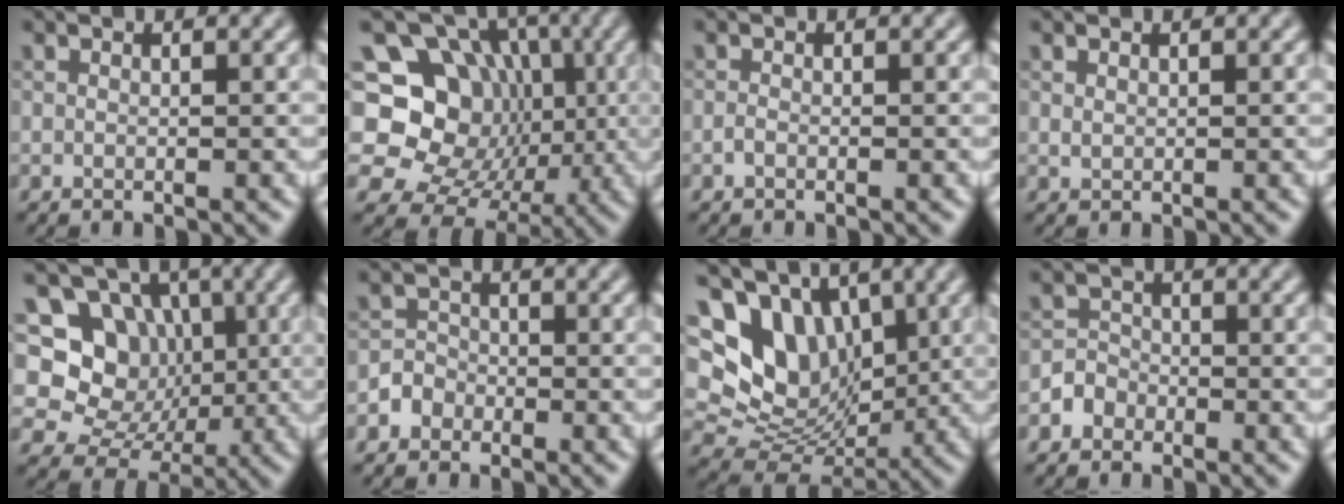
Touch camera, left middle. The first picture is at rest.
{"total": 12.9, "force": [0.6, 11.2, 6.4], "torque": [-0.080, 0.019, -0.025]}
{"total": 0.6, "force": [-0.3, 0.2, 0.4], "torque": [-0.009, -0.001, -0.008]}
{"total": 0.5, "force": [0.2, 0.4, 0.3], "torque": [-0.007, 0.000, 0.007]}
{"total": 9.6, "force": [2.0, 8.5, 3.9], "torque": [-0.066, 0.016, 0.008]}
{"total": 1.7, "force": [-1.0, 1.3, 0.2], "torque": [0.011, 0.007, -0.024]}
{"total": 11.1, "force": [4.0, 8.3, 6.1], "torque": [-0.115, 0.024, 0.064]}
{"total": 1.7, "force": [-1.0, 1.3, 0.2], "torque": [0.012, 0.007, -0.026]}